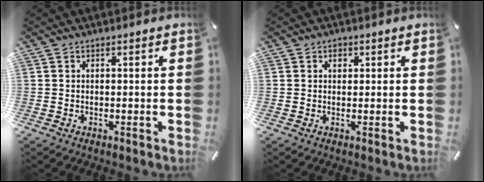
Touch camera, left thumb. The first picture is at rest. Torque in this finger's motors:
{"motor_torque": [0.21, 0.03, -0.15, -0.06, 0.02]}